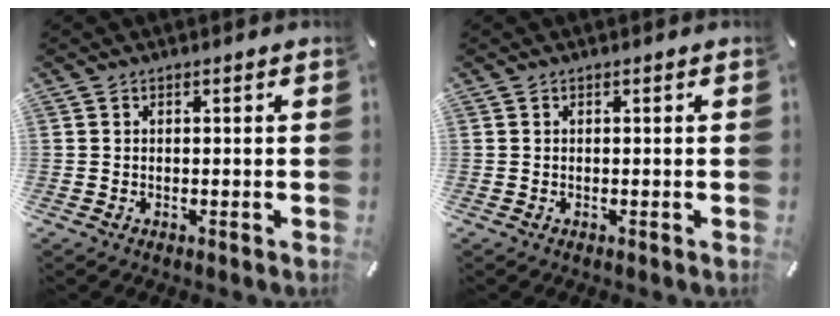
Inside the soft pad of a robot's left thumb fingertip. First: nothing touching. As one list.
[{"total": 0.0}]